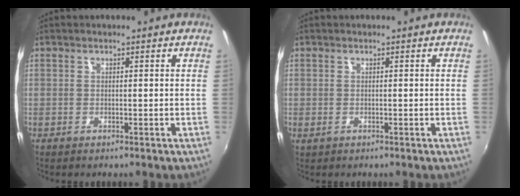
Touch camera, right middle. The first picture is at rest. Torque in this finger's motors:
{"motor_torque": [1.91, 0.05, 1.04, -0.04]}